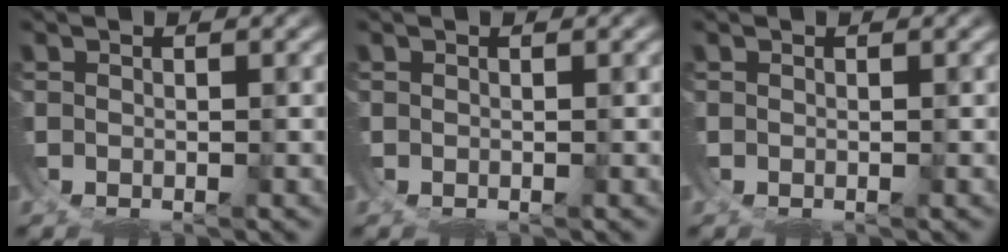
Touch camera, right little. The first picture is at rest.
{"total": 0.0}
{"total": 0.0}